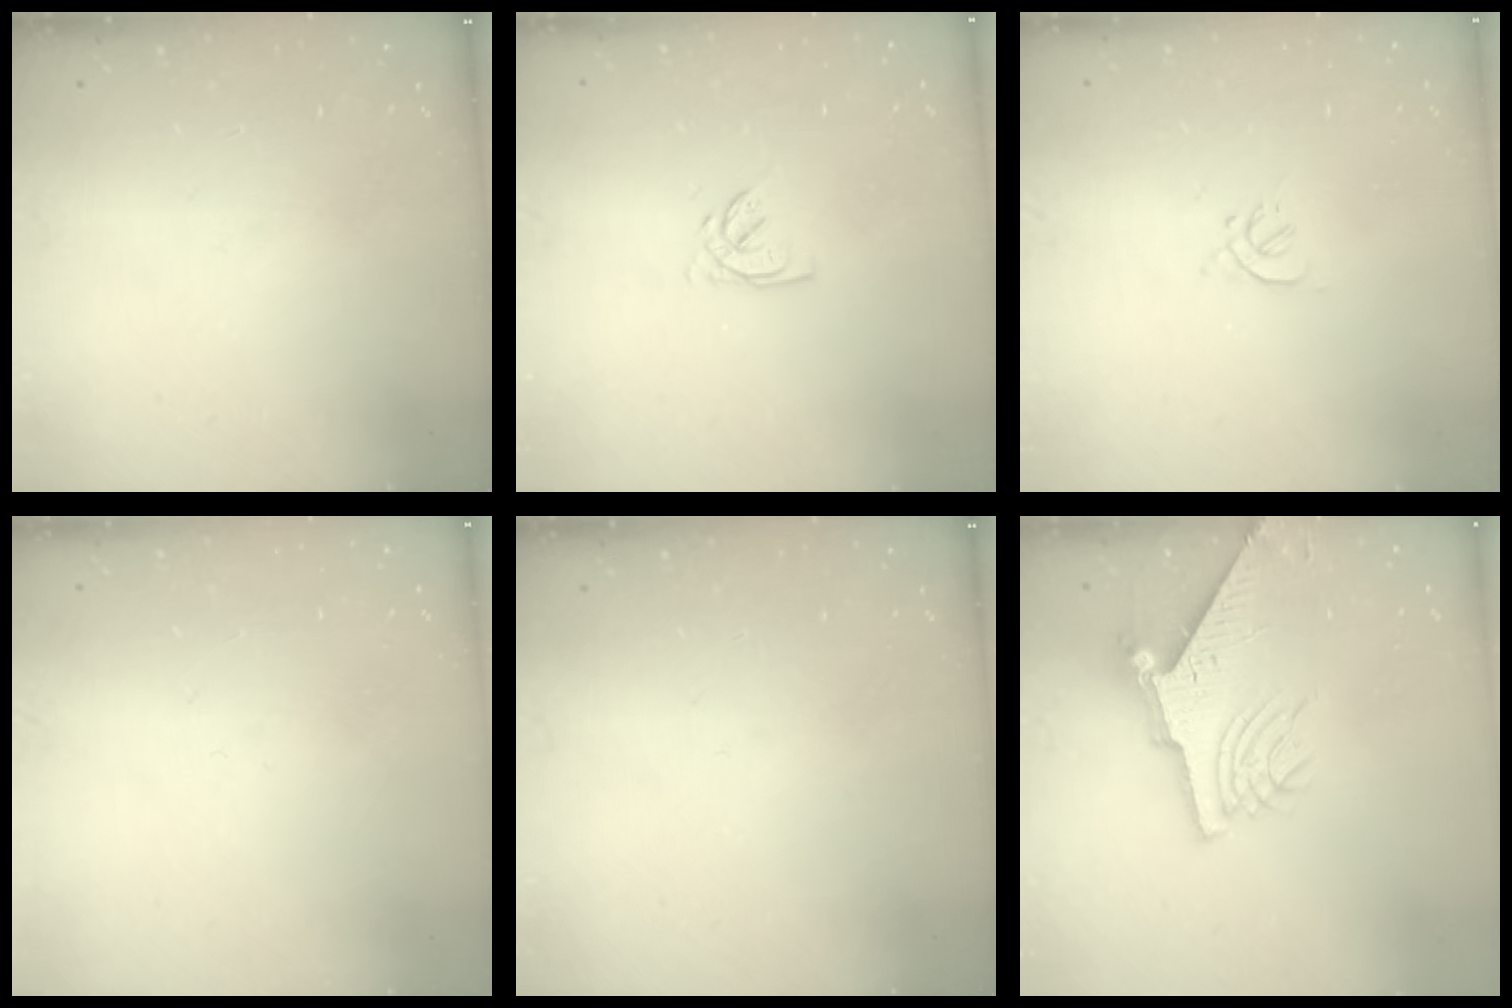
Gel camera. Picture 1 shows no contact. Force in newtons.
{"total": 2.8, "press": 2.8, "slide": 0.1}
{"total": 1.7, "press": 1.7, "slide": 0.5}
{"total": 0.0}
{"total": 0.0}
{"total": 8.7, "press": 8.7, "slide": 1.2}